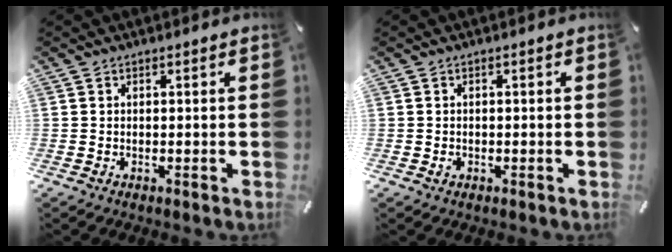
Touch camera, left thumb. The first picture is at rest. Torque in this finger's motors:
{"motor_torque": [0.17, 0.24, 0.12, -0.01, 0.00]}